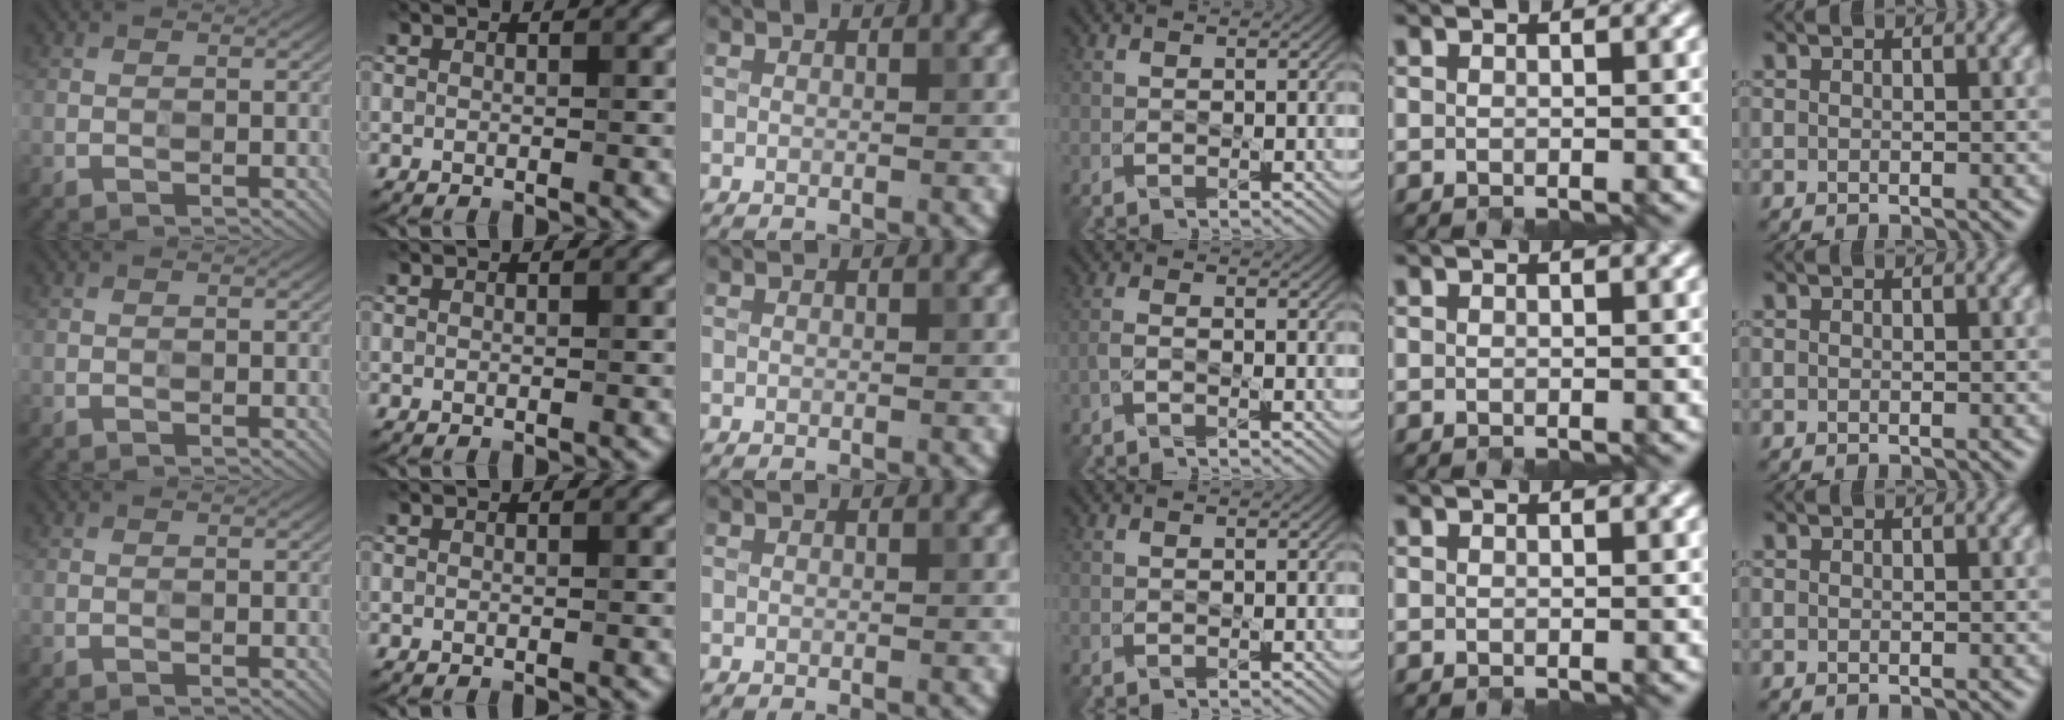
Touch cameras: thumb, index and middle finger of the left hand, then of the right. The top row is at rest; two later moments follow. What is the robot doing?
{"motion": "close", "object": "laptop"}